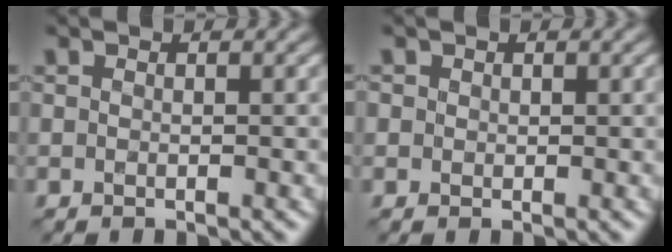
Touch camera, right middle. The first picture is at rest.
{"total": 0.6, "force": [0.1, 0.3, -0.4], "torque": [0.010, 0.003, 0.004]}